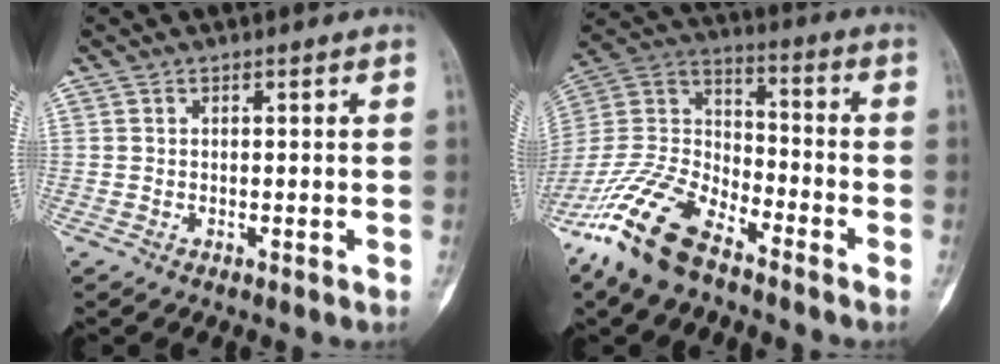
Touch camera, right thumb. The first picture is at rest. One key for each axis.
{"total": 17.4, "fx": -12.3, "fy": 7.2, "fz": 10.1, "tx": -0.204, "ty": 0.056, "tz": -0.240}